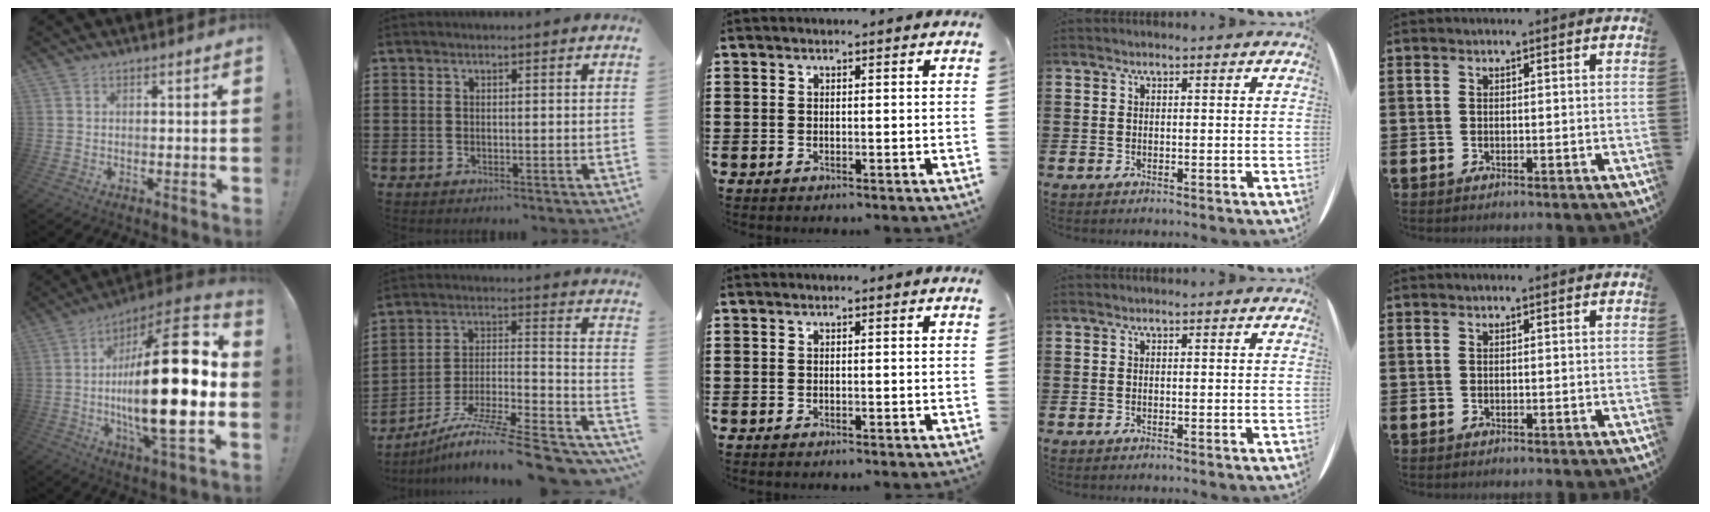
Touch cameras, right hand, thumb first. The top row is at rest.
{"thumb": {"total": 28.9, "force": [-1.2, 8.3, 27.6], "torque": [-0.457, 0.000, -0.028]}, "index": {"total": 11.1, "force": [-8.5, 0.7, 7.1], "torque": [-0.107, 0.003, -0.157]}}